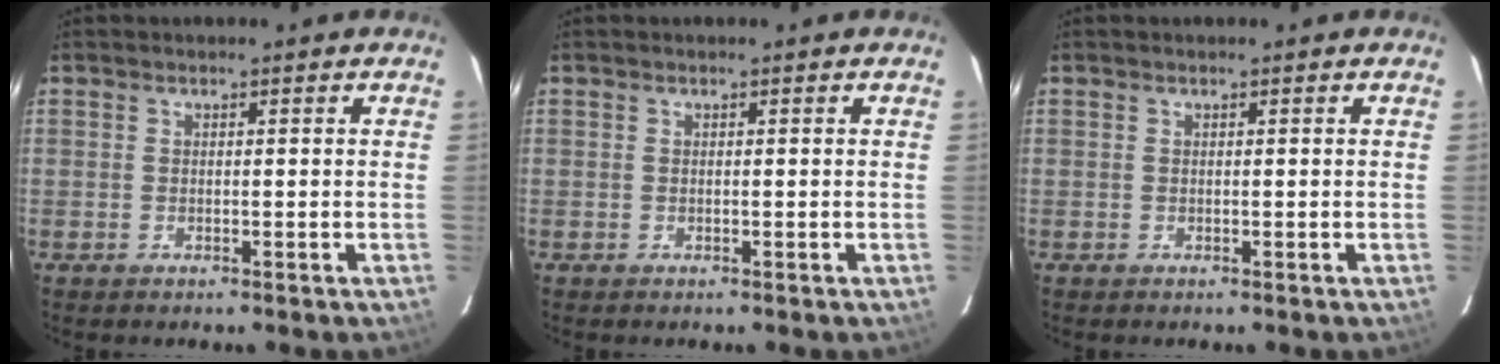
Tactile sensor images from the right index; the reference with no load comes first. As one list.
[{"total": 0.0}, {"total": 0.0}]